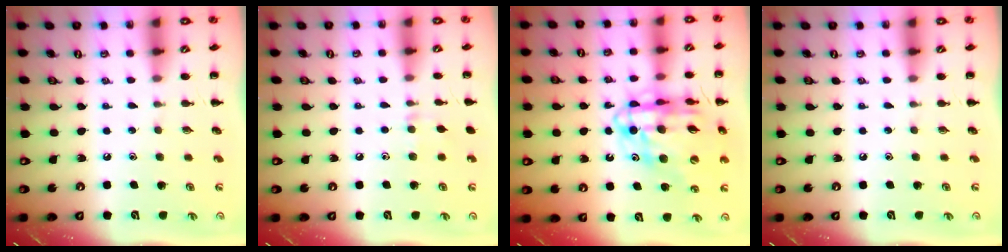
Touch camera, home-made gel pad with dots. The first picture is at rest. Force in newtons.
{"total": 5.8, "press": 5.5, "slide": 1.9}
{"total": 18.2, "press": 17.7, "slide": 4.5}
{"total": 0.0}